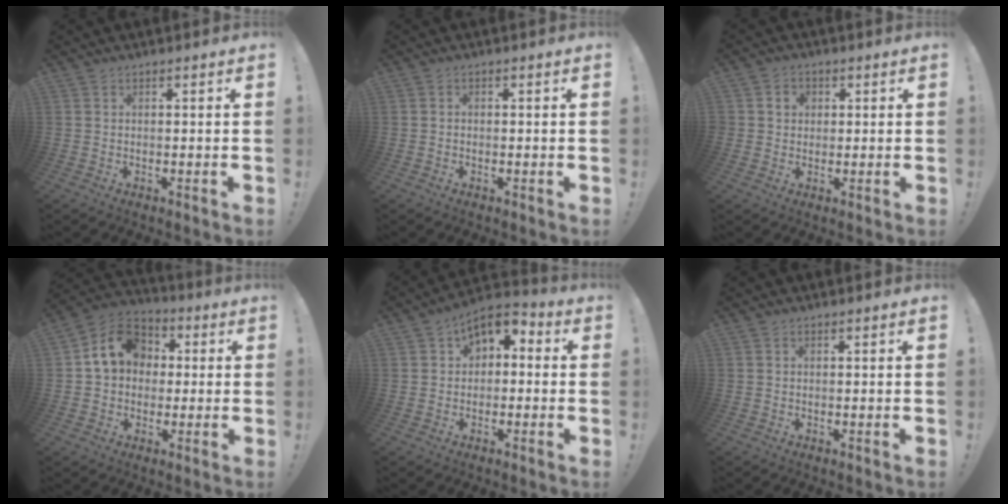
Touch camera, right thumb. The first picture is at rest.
{"total": 0.6, "force": [-0.4, 0.4, 0.2], "torque": [-0.006, 0.003, -0.007]}
{"total": 3.7, "force": [0.7, 3.5, 1.0], "torque": [-0.015, 0.004, 0.012]}
{"total": 12.6, "force": [2.4, 10.5, 6.4], "torque": [-0.095, 0.014, 0.053]}
{"total": 6.3, "force": [1.6, 4.6, 3.9], "torque": [-0.057, 0.005, 0.032]}
{"total": 0.0}